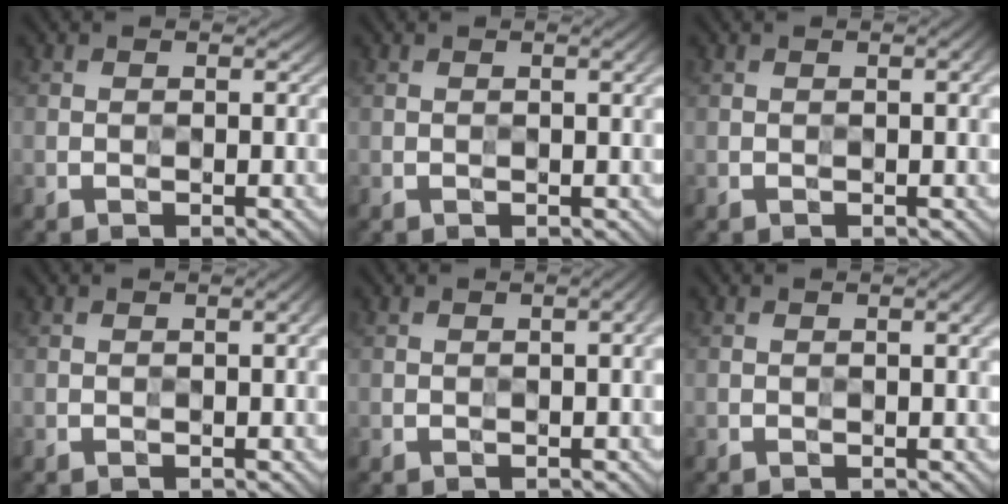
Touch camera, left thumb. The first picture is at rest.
{"total": 1.6, "force": [0.5, 0.3, 1.5], "torque": [-0.025, 0.005, 0.006]}
{"total": 1.5, "force": [0.3, 0.2, 1.4], "torque": [-0.023, 0.004, 0.004]}
{"total": 1.6, "force": [0.3, 0.3, 1.5], "torque": [-0.024, 0.005, 0.004]}
{"total": 1.9, "force": [0.2, 0.4, 1.8], "torque": [-0.025, 0.006, 0.001]}
{"total": 1.8, "force": [0.5, 0.3, 1.7], "torque": [-0.028, 0.005, 0.007]}